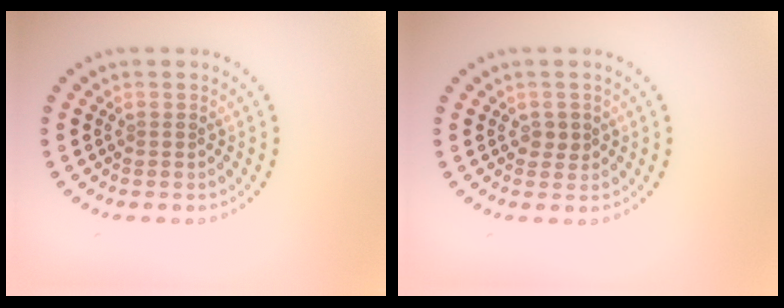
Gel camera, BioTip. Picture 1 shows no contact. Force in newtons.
{"total": 1.1, "press": 1.1, "slide": 0.3}